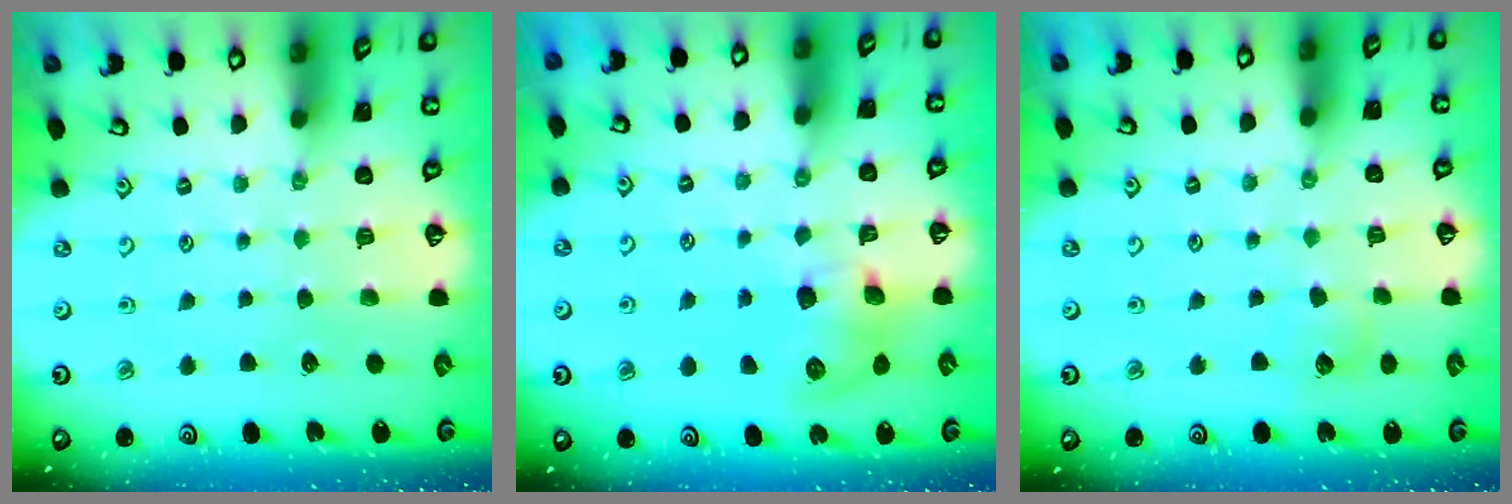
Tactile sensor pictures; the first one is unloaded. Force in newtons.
{"total": 8.4, "press": 8.4, "slide": 1.0}
{"total": 5.2, "press": 5.2, "slide": 0.3}